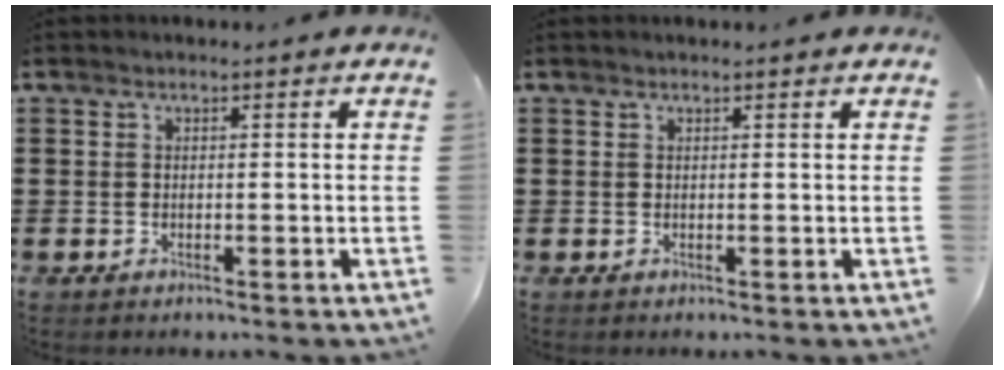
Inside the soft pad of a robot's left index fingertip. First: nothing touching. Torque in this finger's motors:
{"motor_torque": [0.24, 0.24, -0.03, 0.00]}